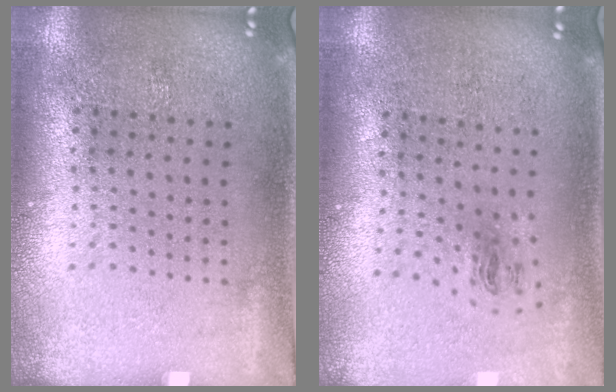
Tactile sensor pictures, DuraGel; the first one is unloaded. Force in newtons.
{"total": 1.0, "press": 0.4, "slide": 0.9}